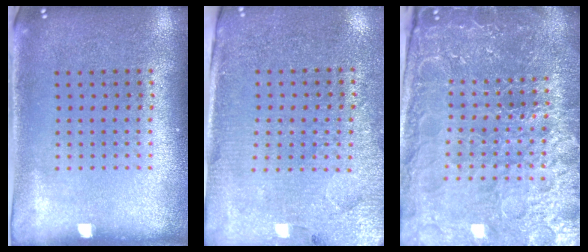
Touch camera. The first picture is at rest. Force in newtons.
{"total": 3.0, "press": 2.9, "slide": 0.8}
{"total": 5.7, "press": 5.1, "slide": 2.4}